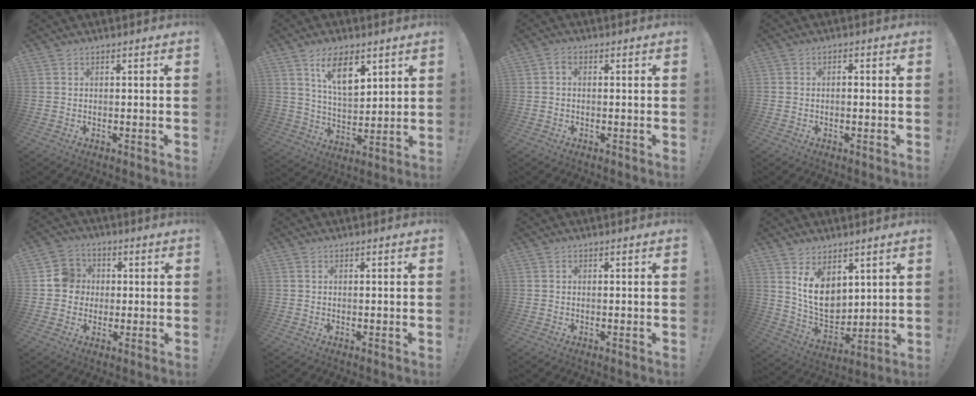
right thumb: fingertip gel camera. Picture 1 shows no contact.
{"total": 11.6, "force": [6.8, 6.4, 6.8], "torque": [-0.107, -0.033, 0.127]}
{"total": 2.0, "force": [-0.5, 1.4, 1.3], "torque": [-0.020, 0.005, -0.010]}
{"total": 1.4, "force": [-0.9, 0.8, 0.6], "torque": [-0.017, 0.007, -0.015]}
{"total": 8.7, "force": [0.4, 8.4, 2.2], "torque": [-0.025, 0.013, 0.014]}
{"total": 0.0}
{"total": 0.0}
{"total": 11.8, "force": [5.1, 8.4, 6.6], "torque": [-0.125, -0.040, 0.099]}